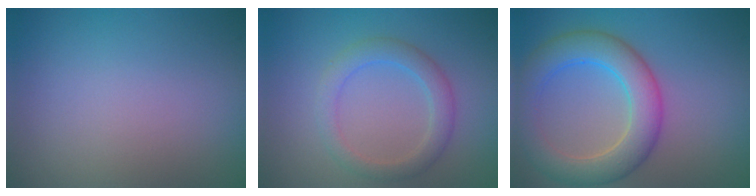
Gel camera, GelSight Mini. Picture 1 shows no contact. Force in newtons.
{"total": 1.9, "press": 1.9, "slide": 0.2}
{"total": 6.1, "press": 6.1, "slide": 0.2}